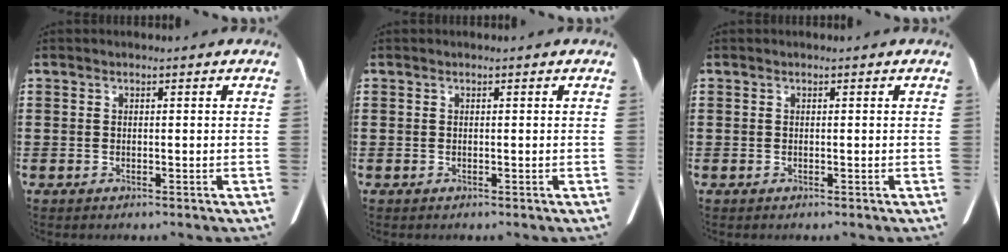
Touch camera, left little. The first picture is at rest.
{"total": 0.0}
{"total": 0.0}